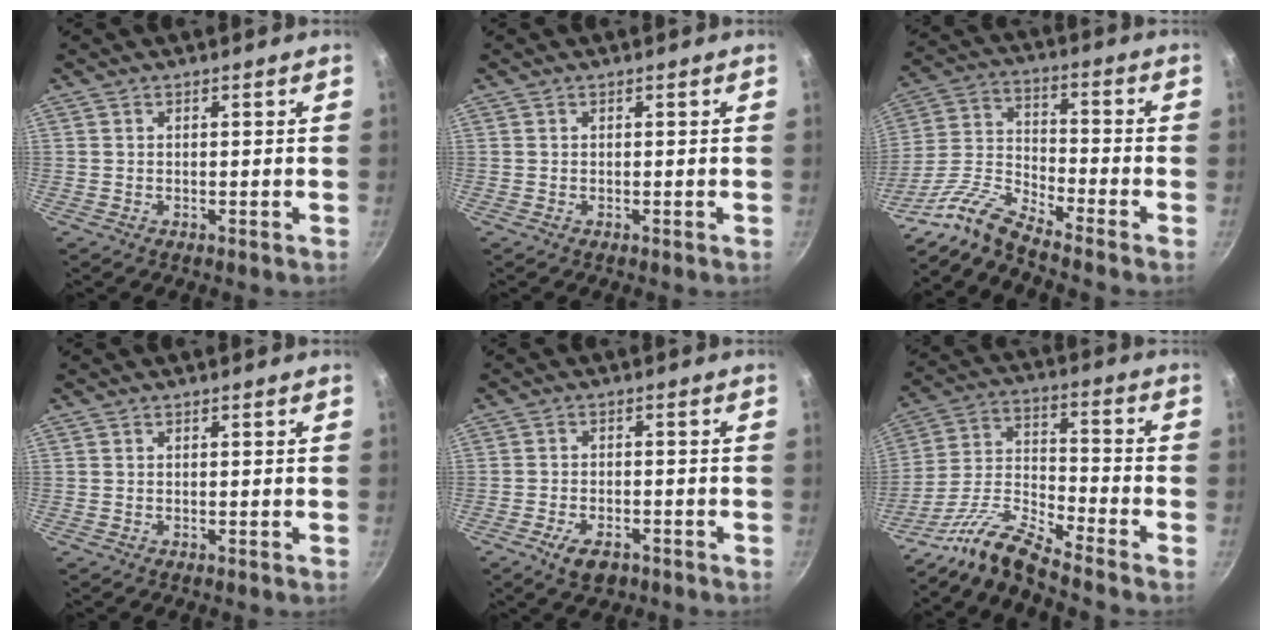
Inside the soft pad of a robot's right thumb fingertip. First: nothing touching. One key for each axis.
{"total": 0.0}
{"total": 10.2, "fx": -9.1, "fy": 1.6, "fz": 4.2, "tx": -0.091, "ty": 0.072, "tz": -0.208}
{"total": 0.0}
{"total": 5.4, "fx": -3.2, "fy": 2.8, "fz": 3.4, "tx": -0.062, "ty": 0.017, "tz": -0.053}
{"total": 11.1, "fx": -9.9, "fy": 1.3, "fz": 5.0, "tx": -0.104, "ty": 0.078, "tz": -0.217}